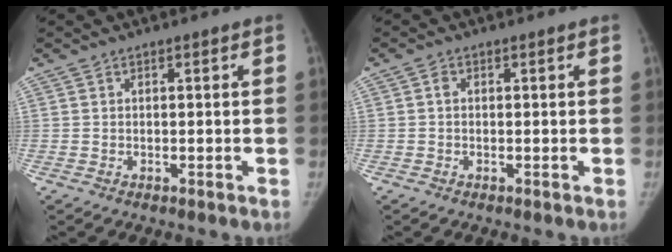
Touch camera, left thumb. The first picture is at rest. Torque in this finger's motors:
{"motor_torque": [-0.42, -0.19, -0.35, 0.16, -0.06]}